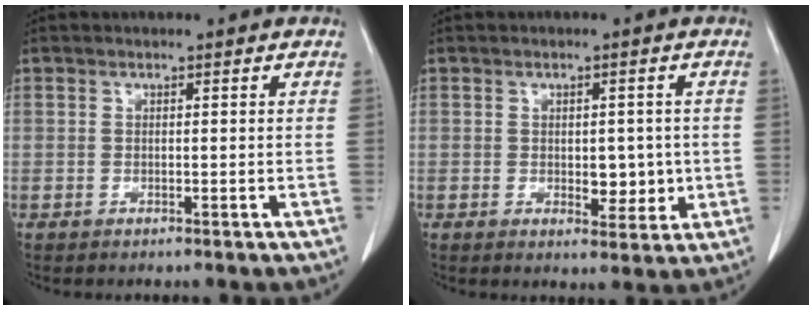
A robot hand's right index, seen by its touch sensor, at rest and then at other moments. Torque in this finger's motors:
{"motor_torque": [0.15, 0.17, 0.16, 0.04]}